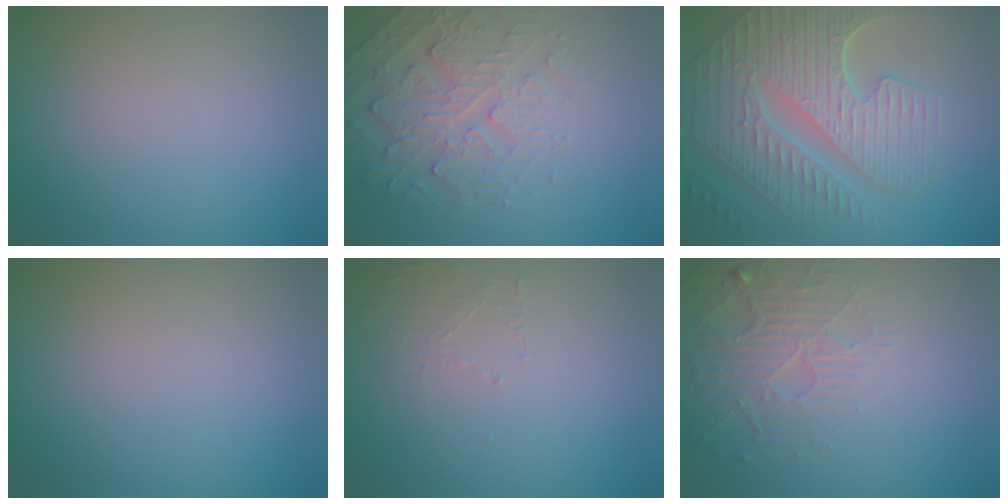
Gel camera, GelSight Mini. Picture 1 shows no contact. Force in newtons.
{"total": 4.9, "press": 3.7, "slide": 3.1}
{"total": 10.1, "press": 6.9, "slide": 7.4}
{"total": 0.0}
{"total": 1.4, "press": 0.4, "slide": 1.4}
{"total": 5.2, "press": 3.3, "slide": 4.1}